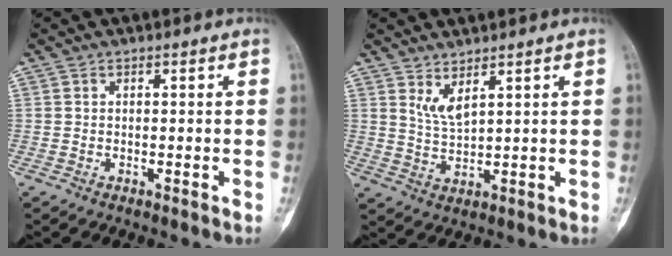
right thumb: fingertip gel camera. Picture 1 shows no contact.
{"total": 3.8, "force": [2.5, 0.9, 2.8], "torque": [-0.053, -0.028, 0.057]}